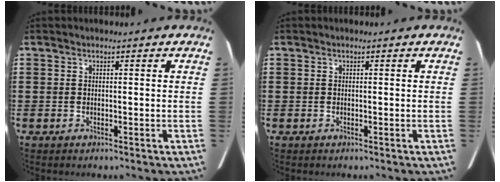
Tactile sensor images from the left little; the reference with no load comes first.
{"total": 0.0}